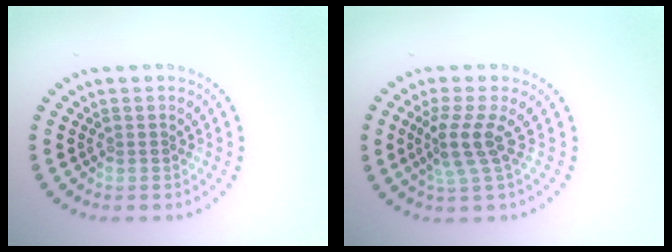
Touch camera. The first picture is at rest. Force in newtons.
{"total": 2.9, "press": 2.1, "slide": 2.0}